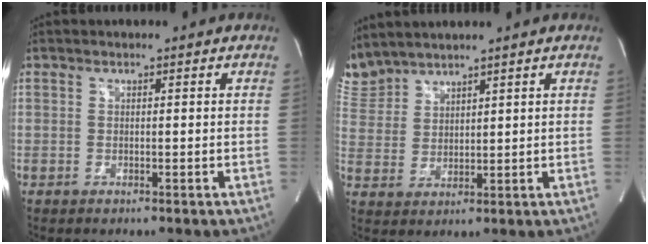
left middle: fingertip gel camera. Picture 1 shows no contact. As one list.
[{"total": 6.5, "force": [6.4, 1.1, 0.6], "torque": [-0.033, 0.019, 0.142]}]